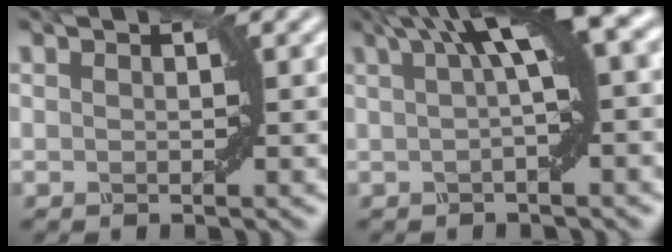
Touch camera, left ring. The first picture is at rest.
{"total": 8.3, "force": [2.8, 2.0, 7.5], "torque": [-0.090, 0.027, 0.040]}